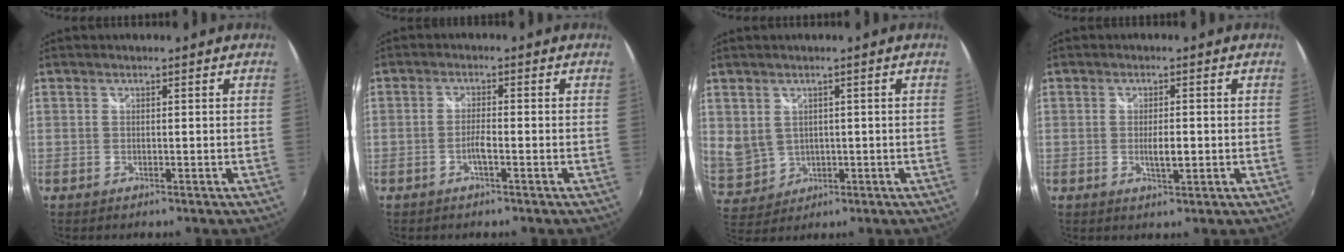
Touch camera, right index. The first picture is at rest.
{"total": 2.3, "force": [-1.0, 0.1, 2.0], "torque": [-0.041, 0.001, -0.022]}
{"total": 7.8, "force": [2.1, 6.7, 3.4], "torque": [-0.076, 0.000, 0.066]}
{"total": 3.4, "force": [-0.4, 1.1, 3.2], "torque": [-0.053, -0.006, -0.006]}